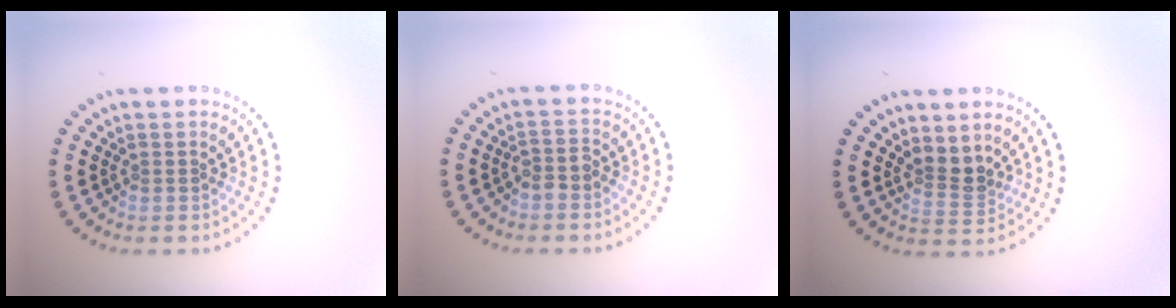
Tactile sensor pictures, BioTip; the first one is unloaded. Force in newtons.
{"total": 1.5, "press": 1.2, "slide": 0.8}
{"total": 2.4, "press": 1.9, "slide": 1.5}